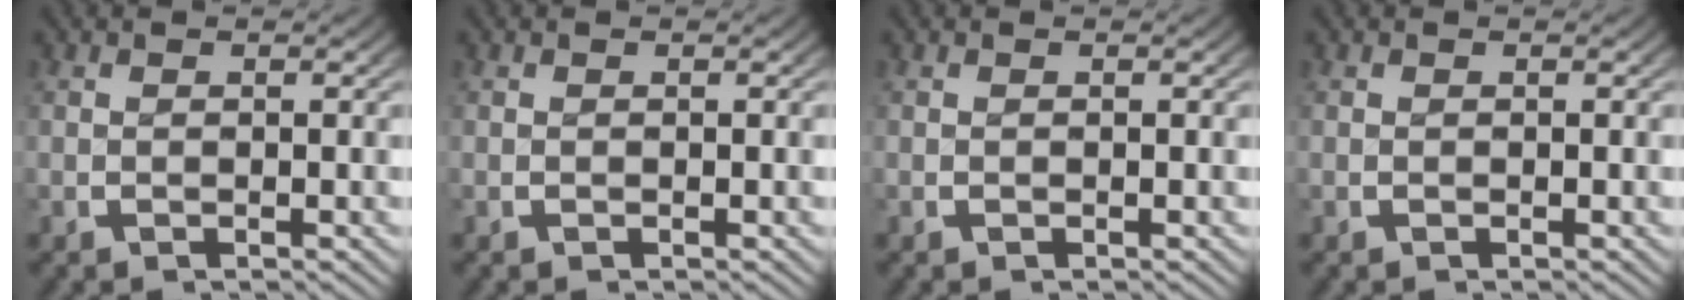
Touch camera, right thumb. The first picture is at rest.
{"total": 0.0}
{"total": 0.0}
{"total": 0.0}